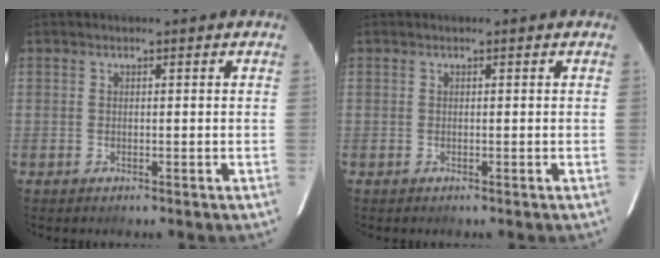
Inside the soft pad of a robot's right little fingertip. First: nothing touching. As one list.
[{"total": 0.0}]